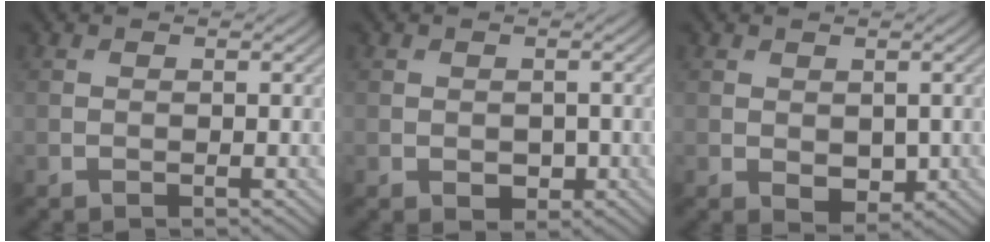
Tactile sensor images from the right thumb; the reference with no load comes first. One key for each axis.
{"total": 1.8, "fx": -0.3, "fy": 1.5, "fz": 1.1, "tx": -0.020, "ty": -0.011, "tz": -0.003}
{"total": 2.5, "fx": 0.2, "fy": 1.8, "fz": 1.7, "tx": -0.033, "ty": -0.009, "tz": 0.009}